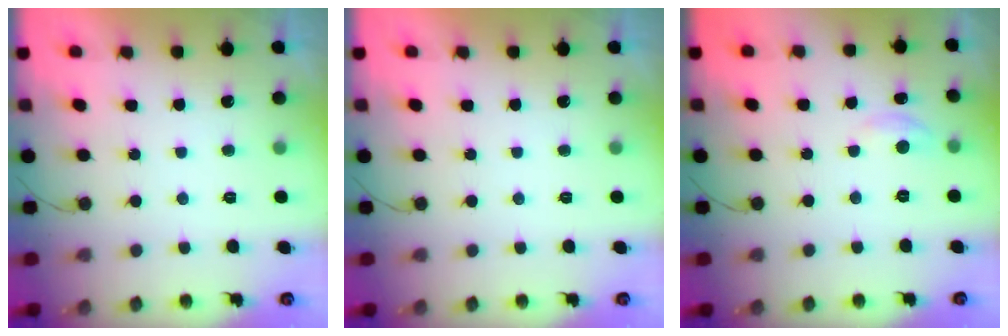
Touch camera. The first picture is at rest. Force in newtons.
{"total": 0.0}
{"total": 2.7, "press": 2.7, "slide": 0.3}